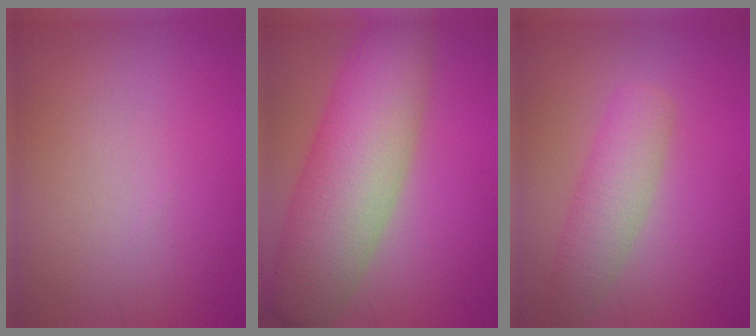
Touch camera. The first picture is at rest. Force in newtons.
{"total": 10.2, "press": 10.2, "slide": 0.4}
{"total": 3.9, "press": 3.9, "slide": 0.2}